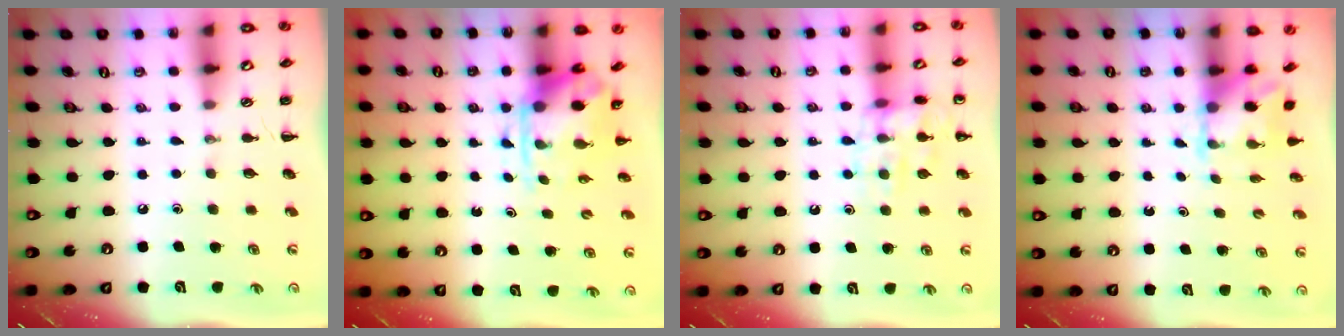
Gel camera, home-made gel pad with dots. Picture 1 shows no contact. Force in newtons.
{"total": 3.7, "press": 3.6, "slide": 0.9}
{"total": 12.0, "press": 12.0, "slide": 0.6}
{"total": 2.0, "press": 1.9, "slide": 0.7}